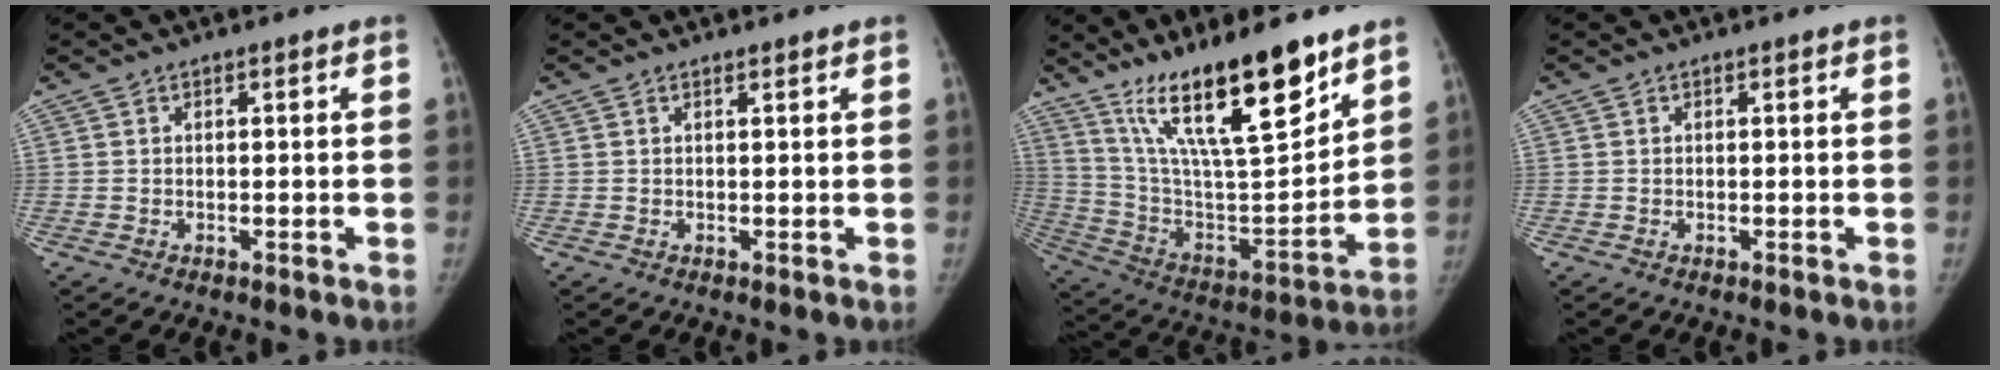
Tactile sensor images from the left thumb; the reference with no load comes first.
{"total": 0.5, "force": [0.5, 0.0, 0.2], "torque": [-0.008, -0.003, 0.010]}
{"total": 23.4, "force": [16.0, 5.4, 16.3], "torque": [-0.246, -0.079, 0.288]}
{"total": 0.0}